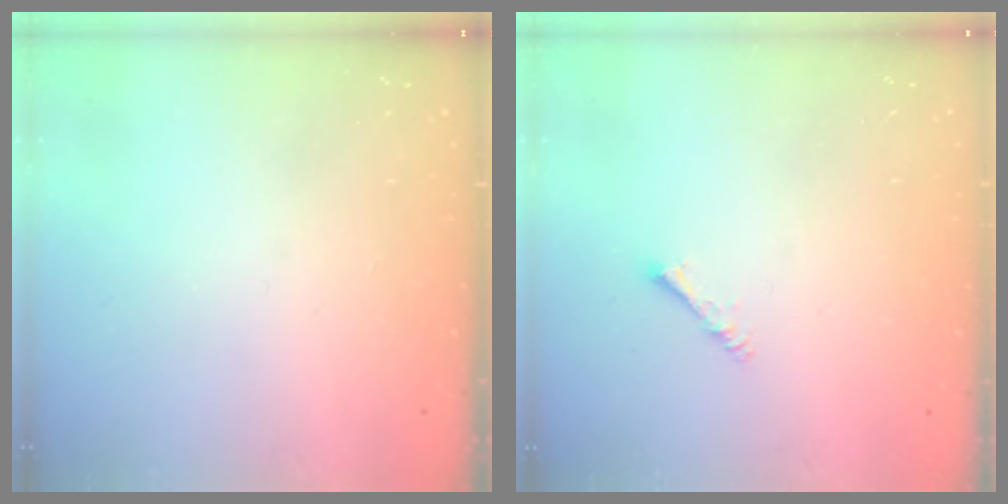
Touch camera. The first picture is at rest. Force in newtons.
{"total": 1.4, "press": 1.4, "slide": 0.3}